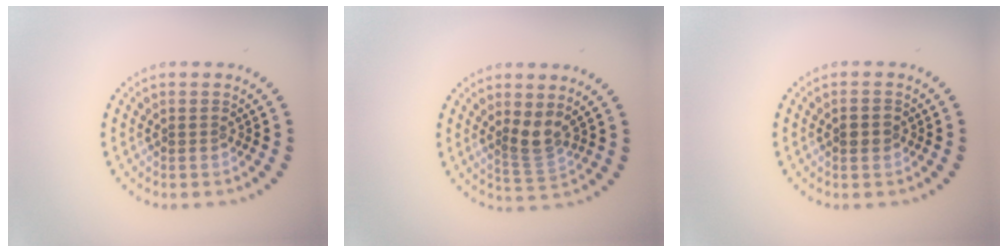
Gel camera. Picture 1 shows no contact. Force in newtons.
{"total": 2.2, "press": 1.6, "slide": 1.5}
{"total": 1.4, "press": 1.4, "slide": 0.2}